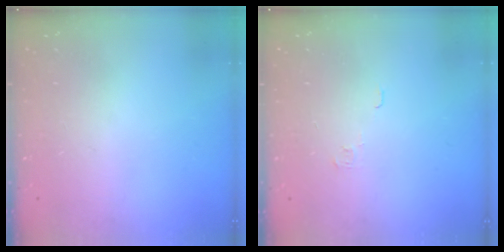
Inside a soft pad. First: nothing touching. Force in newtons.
{"total": 2.1, "press": 2.1, "slide": 0.3}